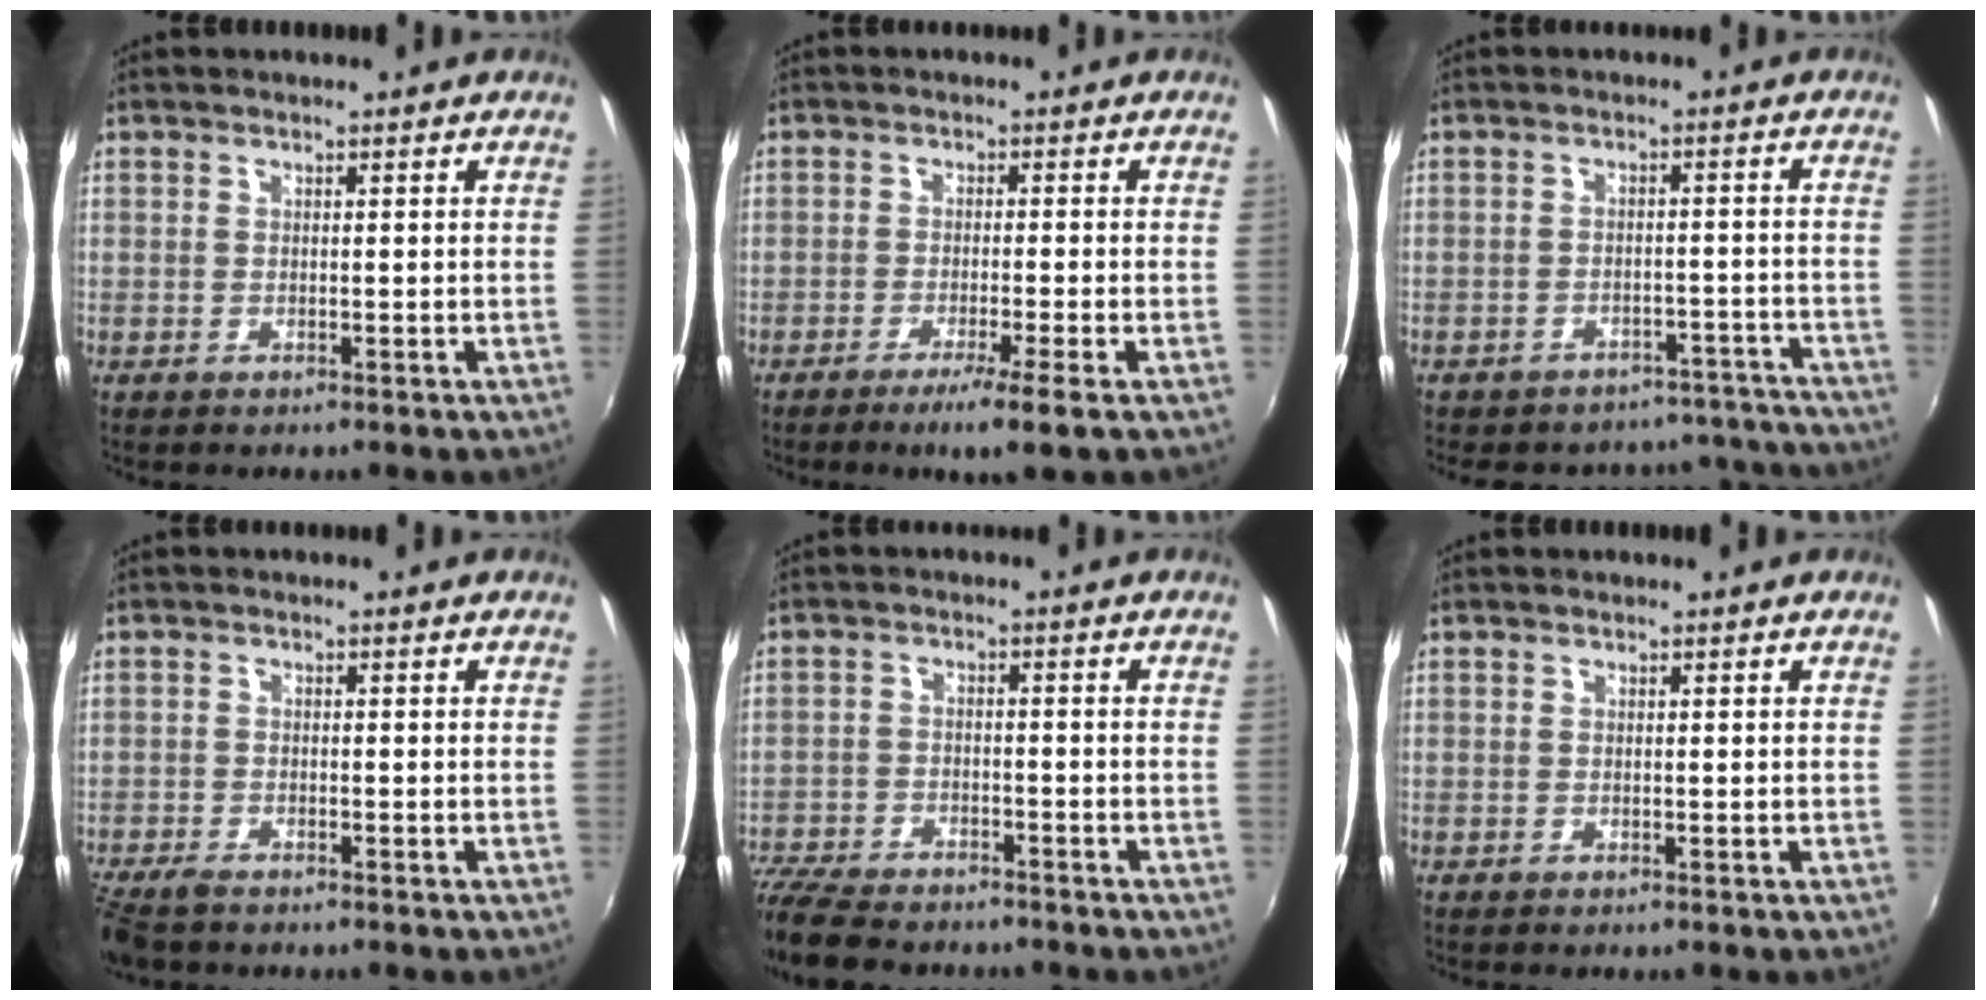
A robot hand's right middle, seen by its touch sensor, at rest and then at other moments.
{"total": 5.4, "force": [-3.3, -0.6, 4.2], "torque": [-0.082, -0.012, -0.057]}
{"total": 15.9, "force": [-14.3, 6.1, 3.3], "torque": [-0.069, 0.033, -0.162]}
{"total": 5.3, "force": [-4.4, 1.4, 2.6], "torque": [-0.070, -0.028, -0.086]}
{"total": 13.0, "force": [-10.9, 4.6, 5.3], "torque": [-0.144, -0.024, -0.189]}
{"total": 0.0}